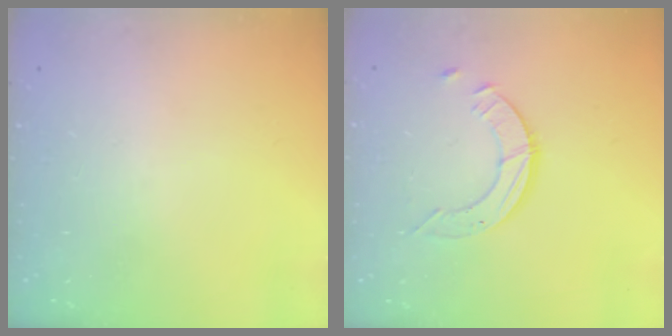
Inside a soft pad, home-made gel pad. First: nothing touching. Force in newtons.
{"total": 3.6, "press": 3.5, "slide": 0.3}